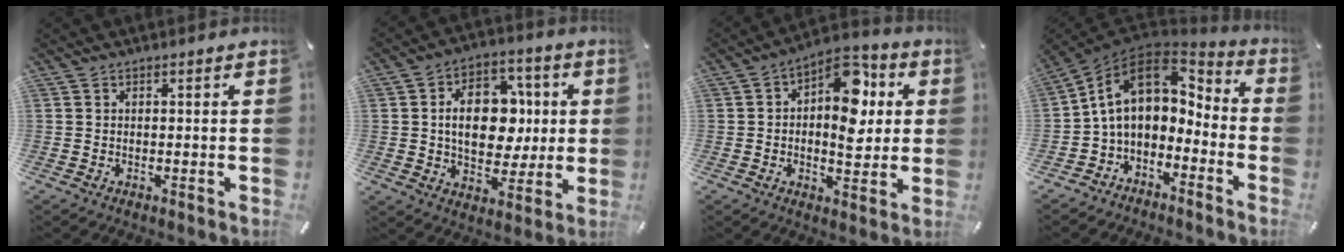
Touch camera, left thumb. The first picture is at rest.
{"total": 15.3, "force": [1.1, 11.0, 10.5], "torque": [-0.176, 0.007, 0.020]}
{"total": 13.2, "force": [3.1, 8.1, 9.9], "torque": [-0.126, -0.022, 0.054]}
{"total": 12.4, "force": [1.5, 8.9, 8.6], "torque": [-0.166, -0.008, 0.027]}